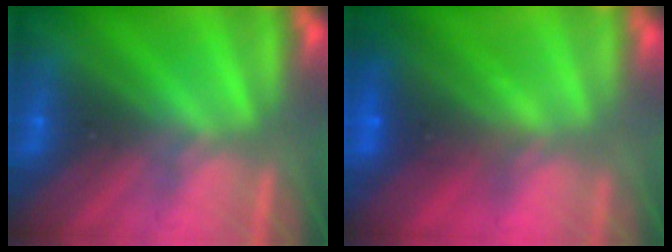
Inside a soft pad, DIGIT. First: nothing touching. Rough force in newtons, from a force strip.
{"total": 5.8}